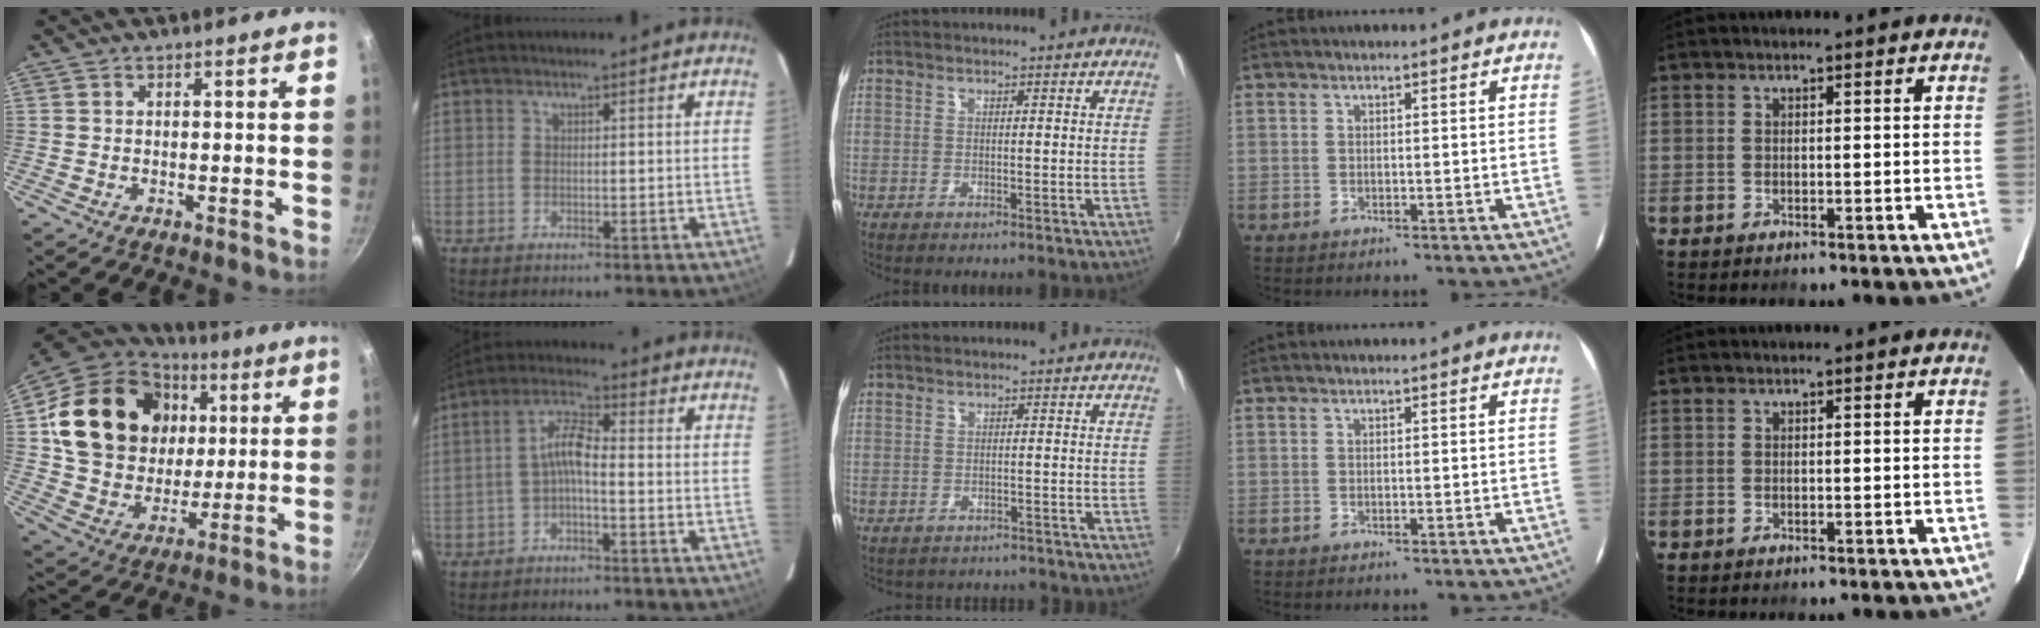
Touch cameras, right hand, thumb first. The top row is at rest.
{"thumb": {"total": 25.3, "force": [6.1, 19.9, 14.4], "torque": [-0.238, 0.003, 0.114]}, "index": {"total": 4.5, "force": [-1.8, 1.1, 4.0], "torque": [-0.089, 0.016, -0.034]}, "middle": {"total": 4.3, "force": [-3.5, 2.5, 0.4], "torque": [-0.008, 0.008, -0.047]}}